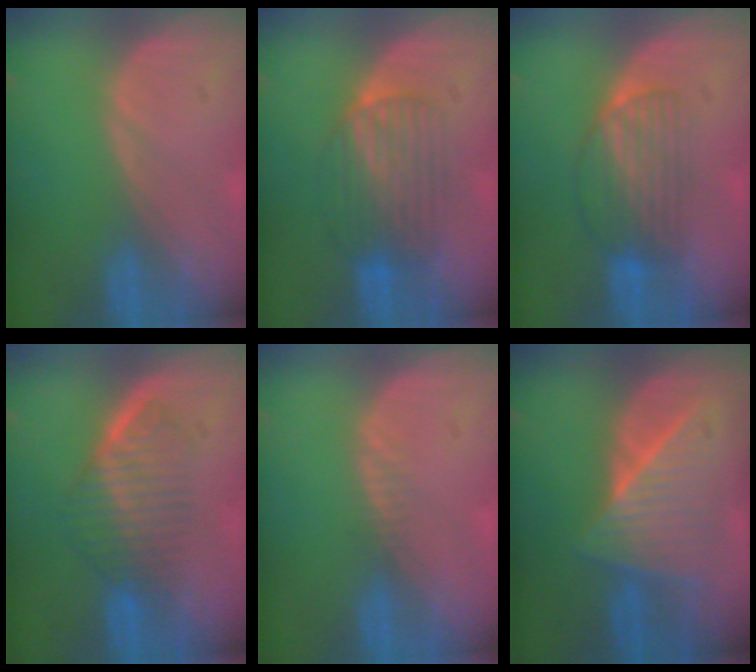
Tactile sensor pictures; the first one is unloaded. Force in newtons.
{"total": 6.3, "press": 6.2, "slide": 1.1}
{"total": 6.6, "press": 5.8, "slide": 3.3}
{"total": 6.5, "press": 5.9, "slide": 2.9}
{"total": 1.2, "press": 0.9, "slide": 0.8}
{"total": 7.0, "press": 7.0, "slide": 0.2}